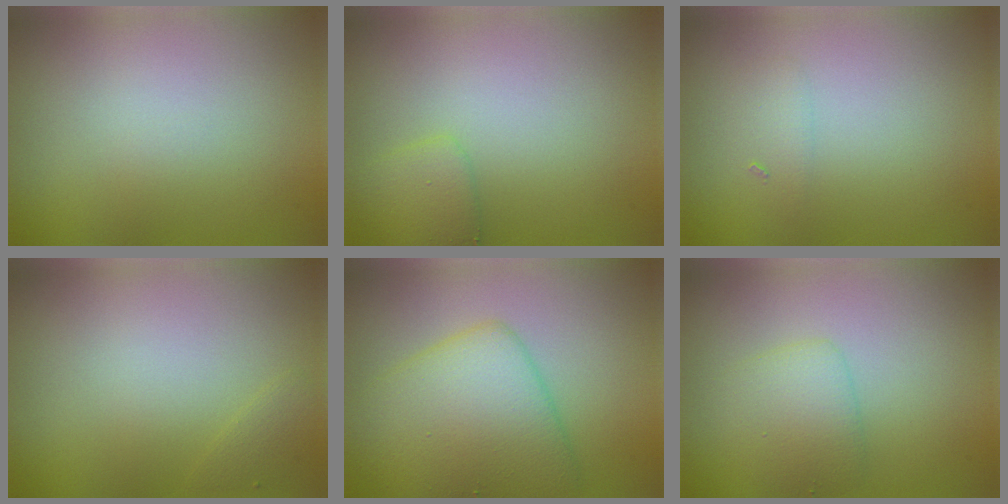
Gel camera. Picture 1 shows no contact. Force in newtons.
{"total": 1.7, "press": 1.7, "slide": 0.1}
{"total": 1.0, "press": 1.0, "slide": 0.1}
{"total": 0.8, "press": 0.8, "slide": 0.1}
{"total": 6.5, "press": 6.5, "slide": 0.3}
{"total": 2.6, "press": 2.6, "slide": 0.0}